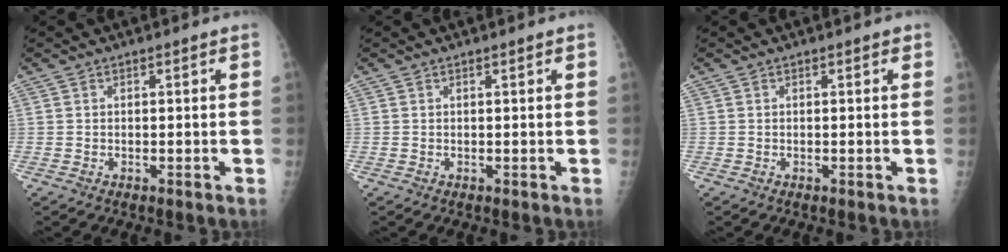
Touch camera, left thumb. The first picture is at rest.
{"total": 0.0}
{"total": 0.0}